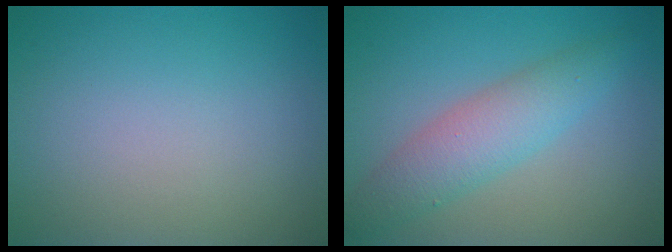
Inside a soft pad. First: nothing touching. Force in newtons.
{"total": 4.3, "press": 4.3, "slide": 0.1}